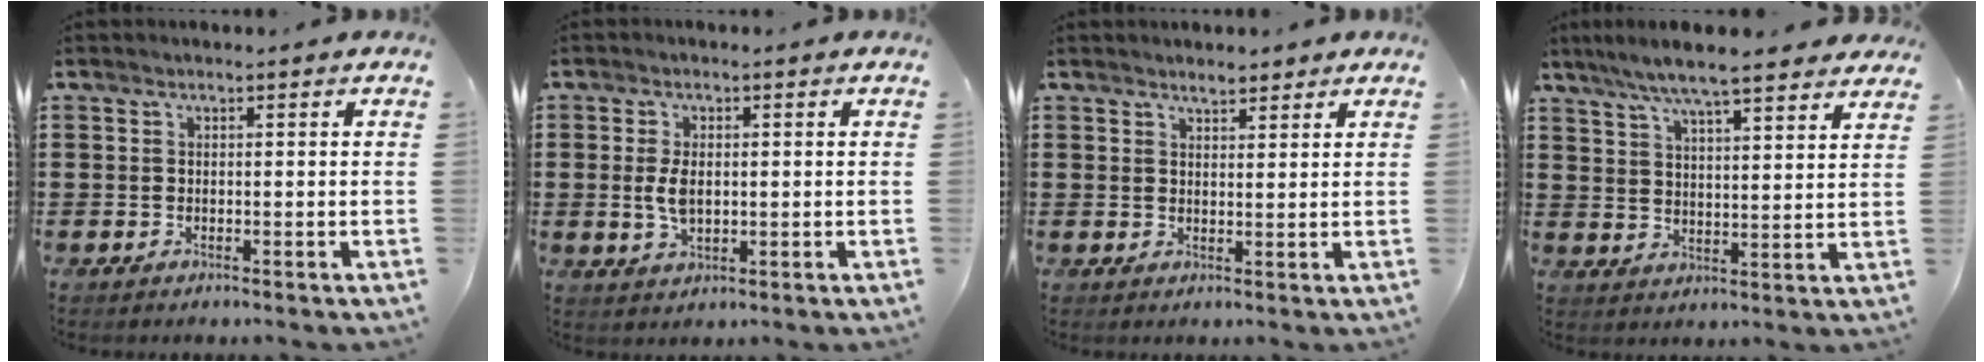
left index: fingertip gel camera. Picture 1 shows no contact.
{"total": 4.4, "force": [0.2, 2.3, 3.7], "torque": [-0.089, 0.000, -0.001]}
{"total": 2.3, "force": [2.1, 0.8, 0.7], "torque": [-0.018, 0.005, 0.040]}
{"total": 7.1, "force": [6.2, 0.4, 3.3], "torque": [-0.086, -0.021, 0.109]}